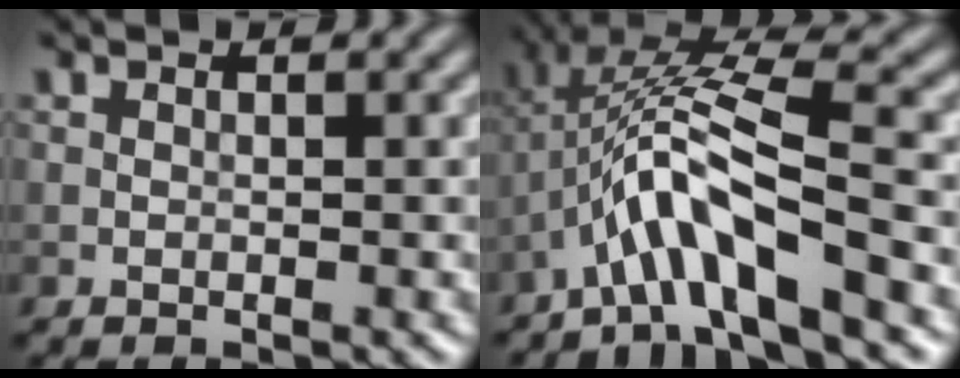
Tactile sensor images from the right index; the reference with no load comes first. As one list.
[{"total": 8.5, "force": [-3.3, 1.9, 7.6], "torque": [-0.141, 0.023, -0.064]}]